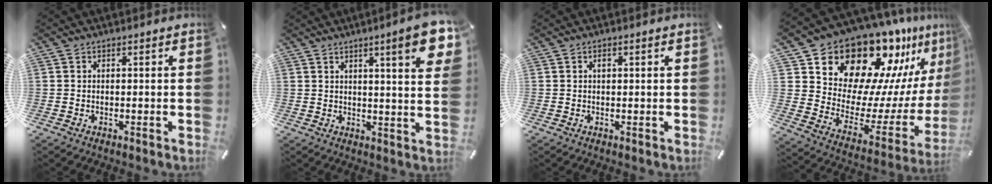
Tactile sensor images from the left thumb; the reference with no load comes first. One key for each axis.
{"total": 10.7, "fx": 5.4, "fy": 1.6, "fz": 9.1, "tx": -0.128, "ty": -0.026, "tz": 0.081}
{"total": 0.9, "fx": 0.3, "fy": 0.5, "fz": 0.7, "tx": -0.007, "ty": -0.001, "tz": 0.004}
{"total": 22.1, "fx": 18.8, "fy": 10.0, "fz": 6.1, "tx": -0.074, "ty": -0.178, "tz": 0.333}